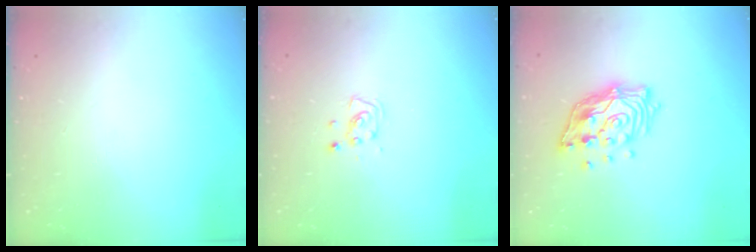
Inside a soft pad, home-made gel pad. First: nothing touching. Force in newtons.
{"total": 5.0, "press": 4.7, "slide": 1.7}
{"total": 14.9, "press": 14.8, "slide": 1.7}